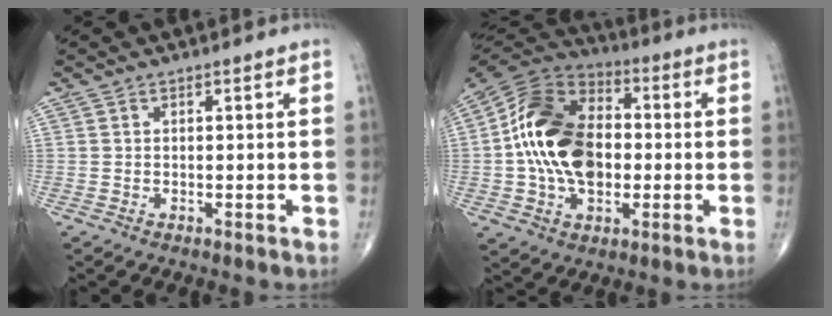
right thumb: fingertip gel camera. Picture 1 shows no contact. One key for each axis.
{"total": 19.5, "fx": -0.7, "fy": 12.9, "fz": 14.6, "tx": -0.244, "ty": 0.021, "tz": -0.018}